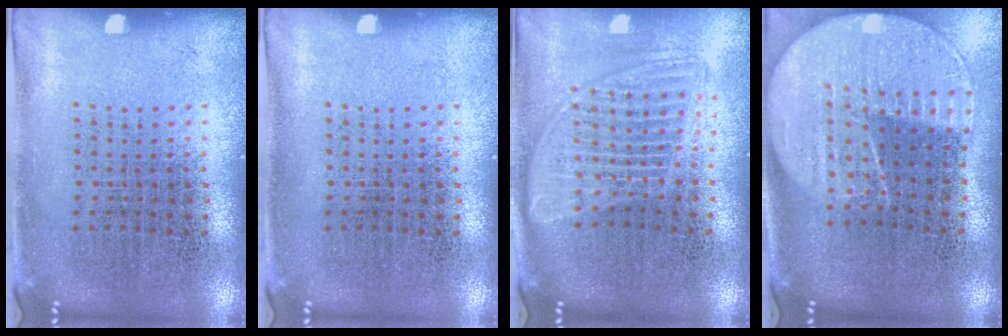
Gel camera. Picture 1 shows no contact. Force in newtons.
{"total": 0.0}
{"total": 1.7, "press": 1.4, "slide": 0.9}
{"total": 2.2, "press": 1.9, "slide": 1.0}